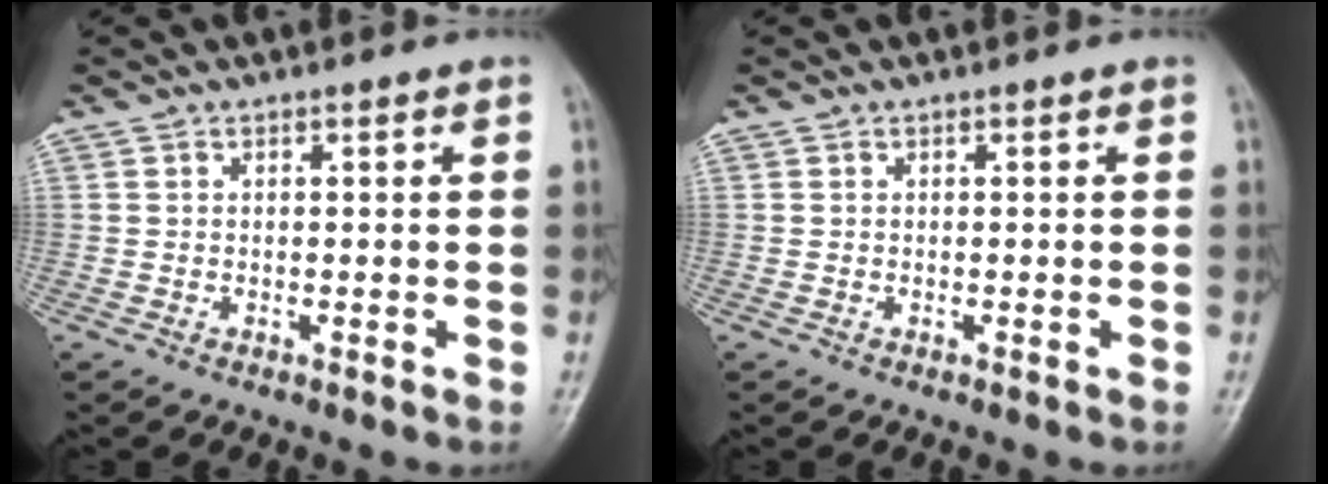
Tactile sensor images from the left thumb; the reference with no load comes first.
{"total": 0.0}